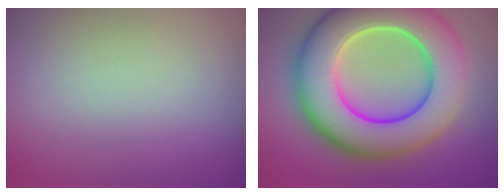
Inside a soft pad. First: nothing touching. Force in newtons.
{"total": 12.5, "press": 12.5, "slide": 0.4}